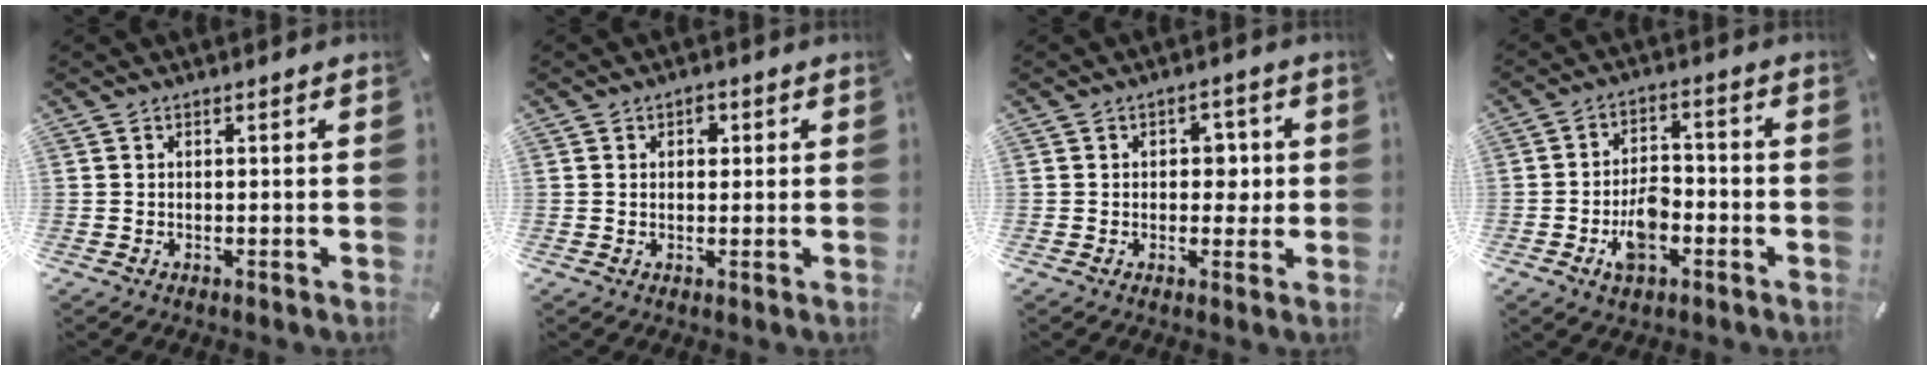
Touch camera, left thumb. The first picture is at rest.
{"total": 2.2, "force": [0.6, 1.7, 1.2], "torque": [-0.003, -0.003, 0.004]}
{"total": 4.8, "force": [0.1, 3.6, 3.2], "torque": [-0.033, -0.001, -0.009]}
{"total": 8.2, "force": [-3.4, 4.9, 5.6], "torque": [-0.100, 0.016, -0.062]}